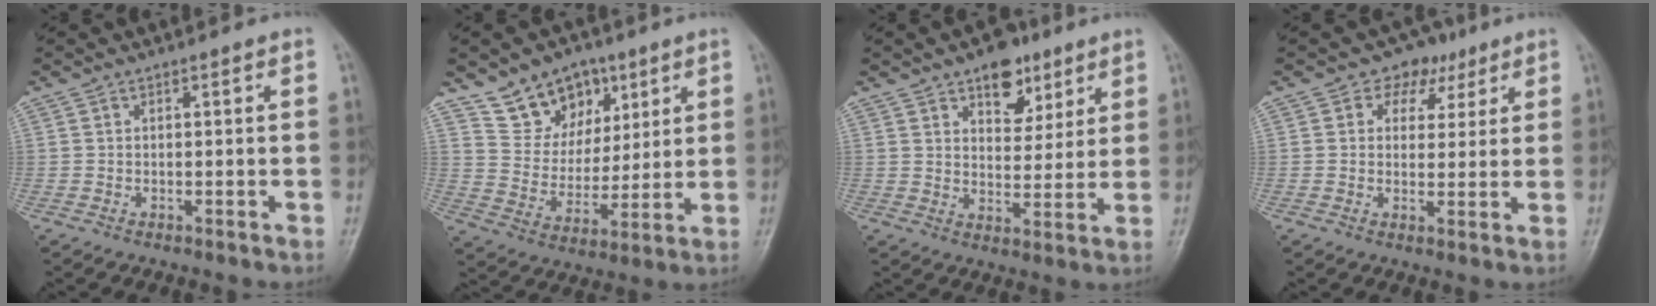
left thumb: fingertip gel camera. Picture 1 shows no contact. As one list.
[{"total": 12.0, "force": [7.7, 8.3, 3.9], "torque": [-0.020, -0.047, 0.142]}, {"total": 9.3, "force": [5.6, 5.5, 4.9], "torque": [-0.034, -0.026, 0.084]}, {"total": 5.9, "force": [3.2, 4.7, 1.6], "torque": [0.013, -0.005, 0.043]}]